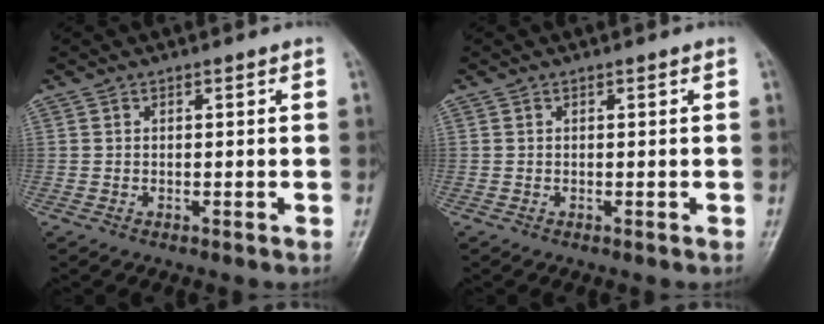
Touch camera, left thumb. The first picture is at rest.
{"total": 0.0}